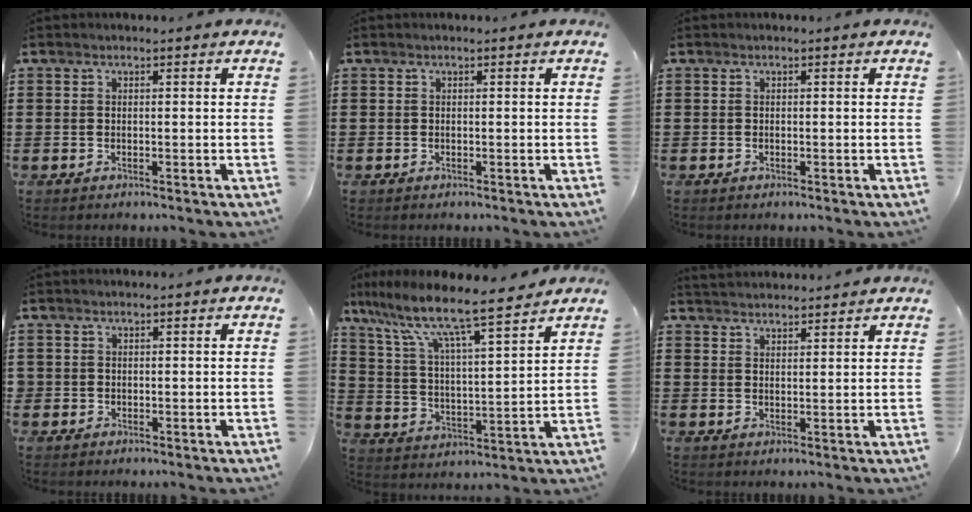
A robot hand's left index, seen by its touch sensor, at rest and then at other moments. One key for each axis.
{"total": 0.0}
{"total": 0.0}
{"total": 0.7, "fx": 0.2, "fy": 0.7, "fz": 0.0, "tx": -0.003, "ty": 0.005, "tz": 0.002}
{"total": 9.5, "fx": 8.0, "fy": 0.5, "fz": 5.0, "tx": -0.128, "ty": -0.052, "tz": 0.132}
{"total": 2.4, "fx": 2.4, "fy": 0.0, "fz": -0.1, "tx": -0.005, "ty": -0.003, "tz": 0.048}